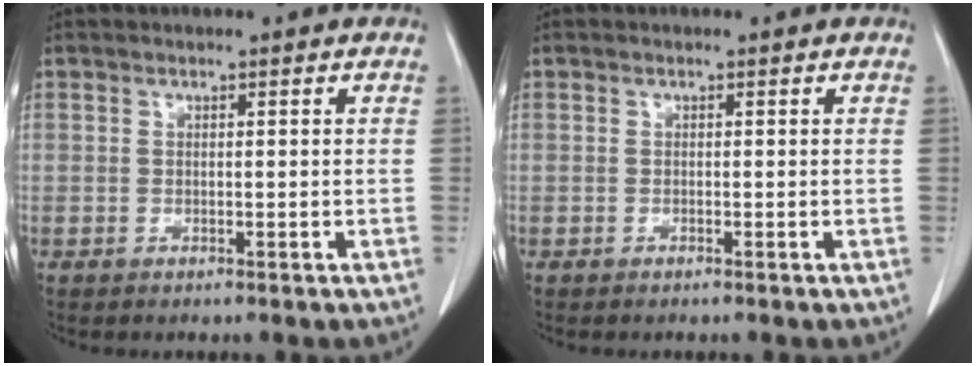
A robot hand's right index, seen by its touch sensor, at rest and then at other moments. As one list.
[{"total": 0.0}]